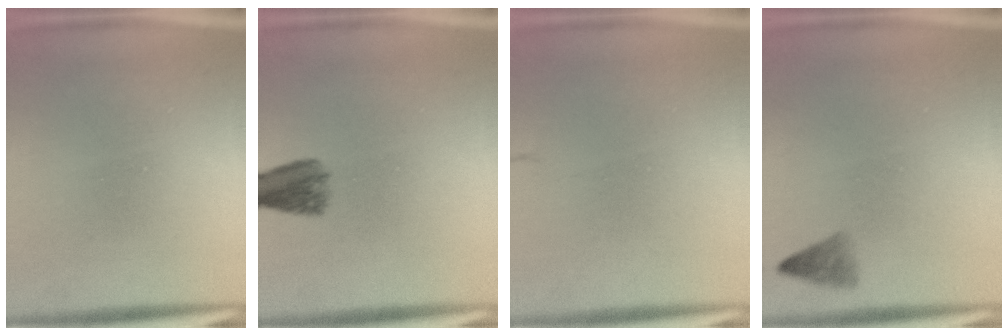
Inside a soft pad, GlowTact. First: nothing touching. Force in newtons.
{"total": 4.0}
{"total": 1.6}
{"total": 1.0}